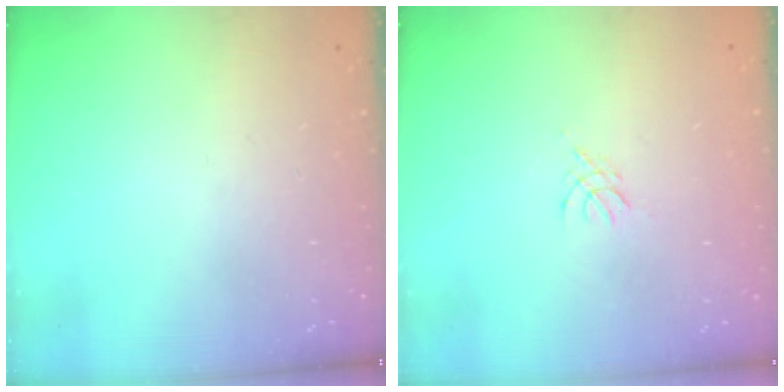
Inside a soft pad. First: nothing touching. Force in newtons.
{"total": 2.7, "press": 2.6, "slide": 0.6}